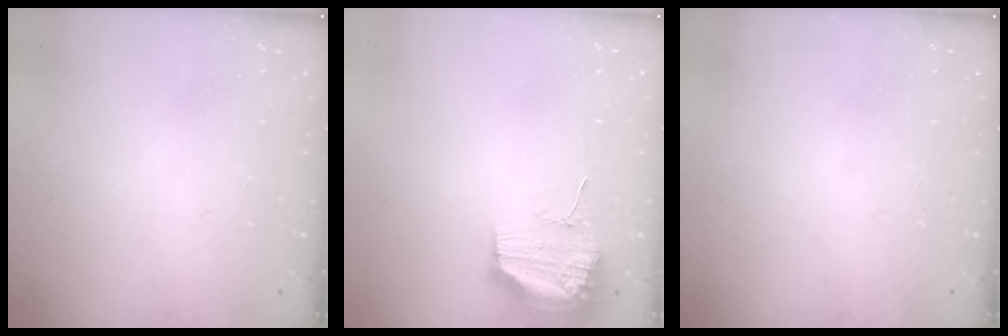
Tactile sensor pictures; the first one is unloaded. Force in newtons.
{"total": 12.3, "press": 12.3, "slide": 1.1}
{"total": 0.0}